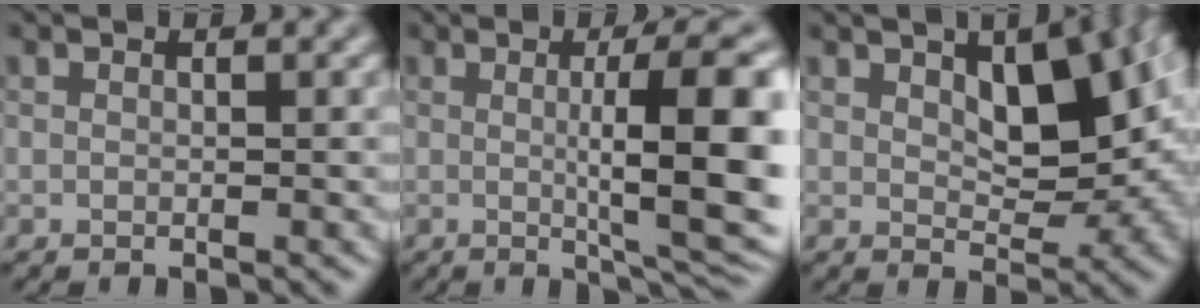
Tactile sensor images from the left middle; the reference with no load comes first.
{"total": 10.2, "force": [0.2, 2.3, 9.9], "torque": [-0.122, -0.003, 0.006]}
{"total": 9.1, "force": [2.6, 4.2, 7.6], "torque": [-0.107, 0.001, 0.045]}